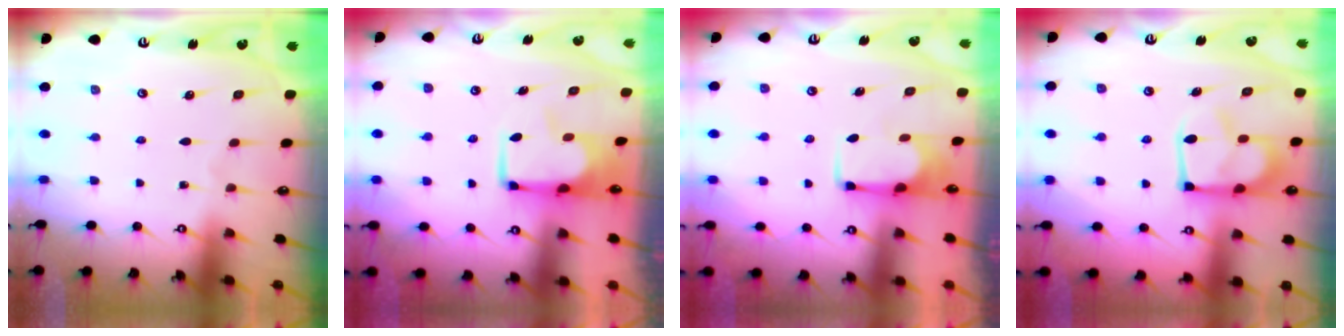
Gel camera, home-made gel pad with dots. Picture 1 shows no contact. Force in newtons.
{"total": 2.7, "press": 2.7, "slide": 0.5}
{"total": 1.8, "press": 1.7, "slide": 0.6}
{"total": 5.5, "press": 5.3, "slide": 1.2}